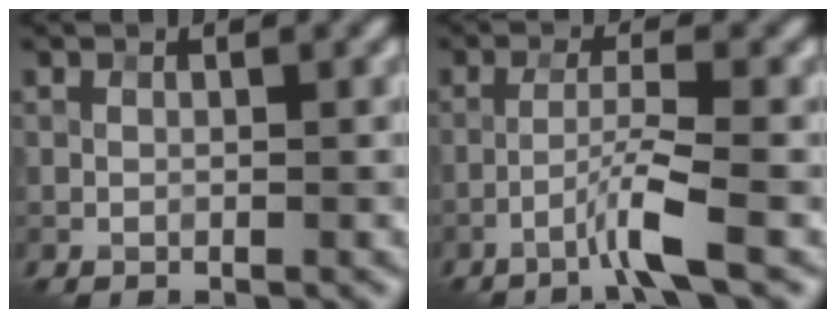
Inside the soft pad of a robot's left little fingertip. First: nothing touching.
{"total": 3.4, "force": [-1.9, -0.3, 2.8], "torque": [-0.054, 0.013, -0.049]}